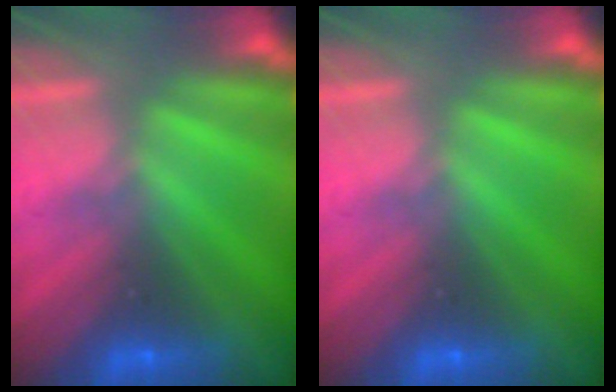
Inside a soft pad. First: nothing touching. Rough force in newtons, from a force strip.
{"total": 0.0}